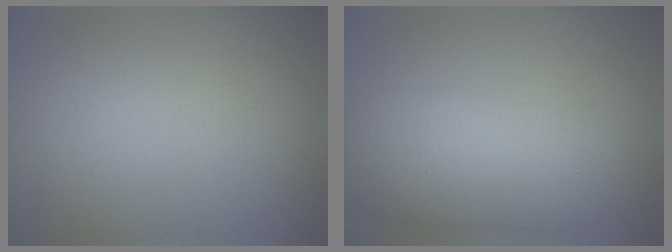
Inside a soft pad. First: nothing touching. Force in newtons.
{"total": 6.6, "press": 6.6, "slide": 0.3}